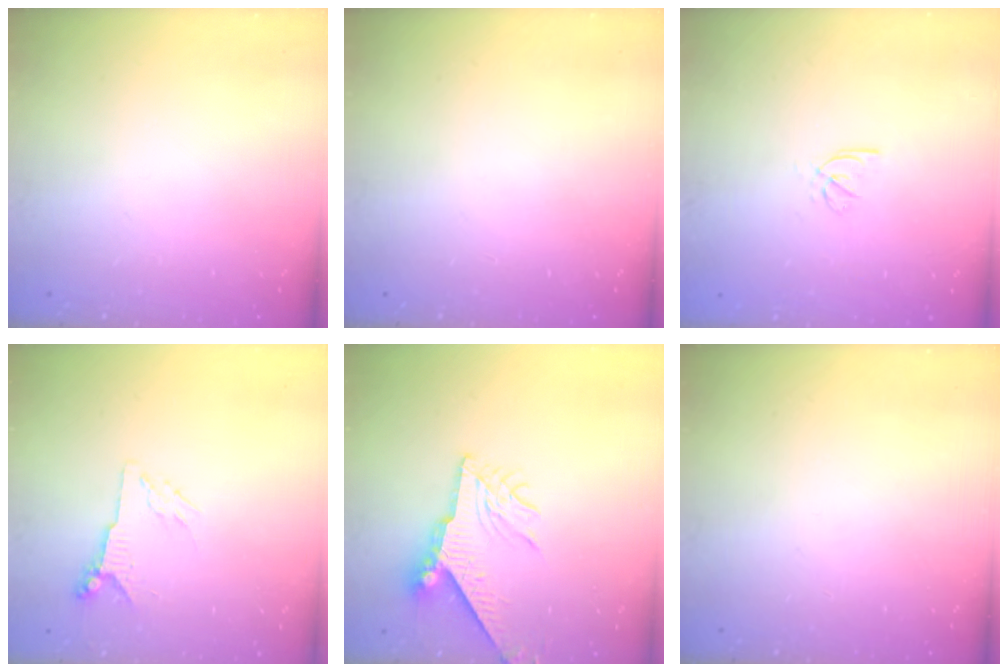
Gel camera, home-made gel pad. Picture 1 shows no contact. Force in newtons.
{"total": 0.0}
{"total": 2.5, "press": 2.4, "slide": 0.5}
{"total": 5.1, "press": 5.1, "slide": 0.8}
{"total": 9.2, "press": 9.1, "slide": 0.9}
{"total": 0.0}